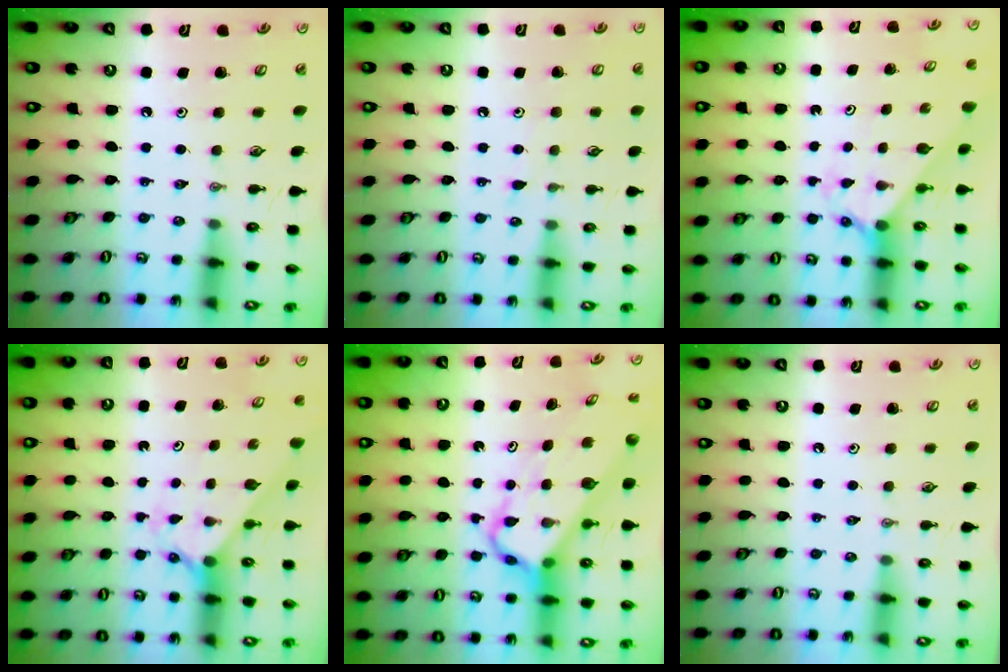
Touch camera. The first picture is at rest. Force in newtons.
{"total": 4.2, "press": 4.2, "slide": 0.4}
{"total": 2.1, "press": 2.1, "slide": 0.2}
{"total": 2.1, "press": 2.1, "slide": 0.2}
{"total": 6.6, "press": 6.6, "slide": 0.3}
{"total": 0.0}